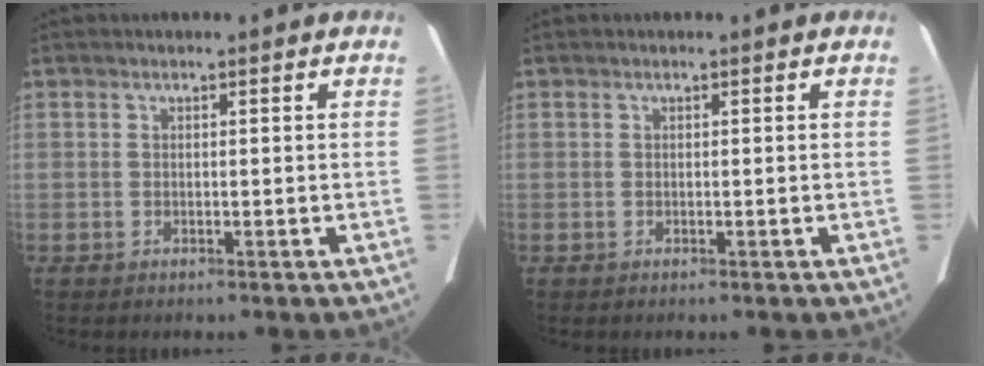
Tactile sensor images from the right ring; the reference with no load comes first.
{"total": 0.0}